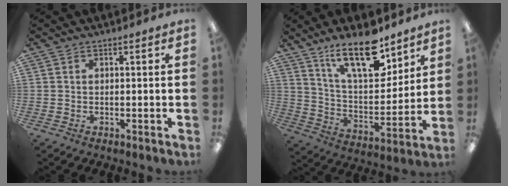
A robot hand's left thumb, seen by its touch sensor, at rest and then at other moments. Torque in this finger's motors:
{"motor_torque": [0.35, 0.36, 1.43, -1.34, 0.10]}